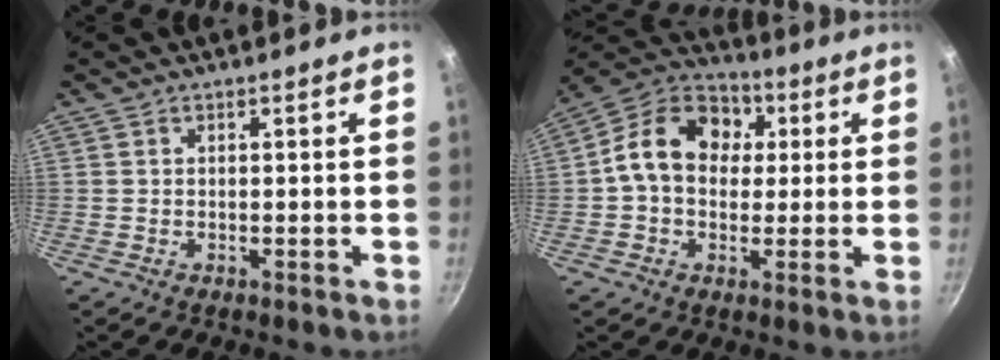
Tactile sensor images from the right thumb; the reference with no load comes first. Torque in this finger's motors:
{"motor_torque": [-0.56, 1.84, 0.84, -0.65, 0.34]}